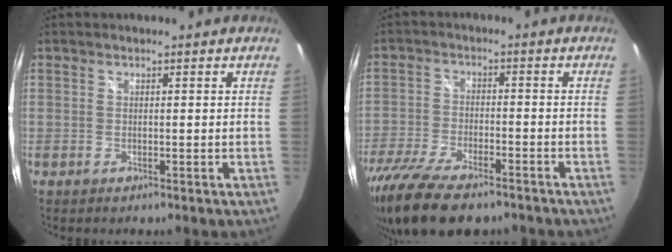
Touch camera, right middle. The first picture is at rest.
{"total": 17.3, "force": [-12.9, 5.9, 9.9], "torque": [-0.218, -0.049, -0.220]}